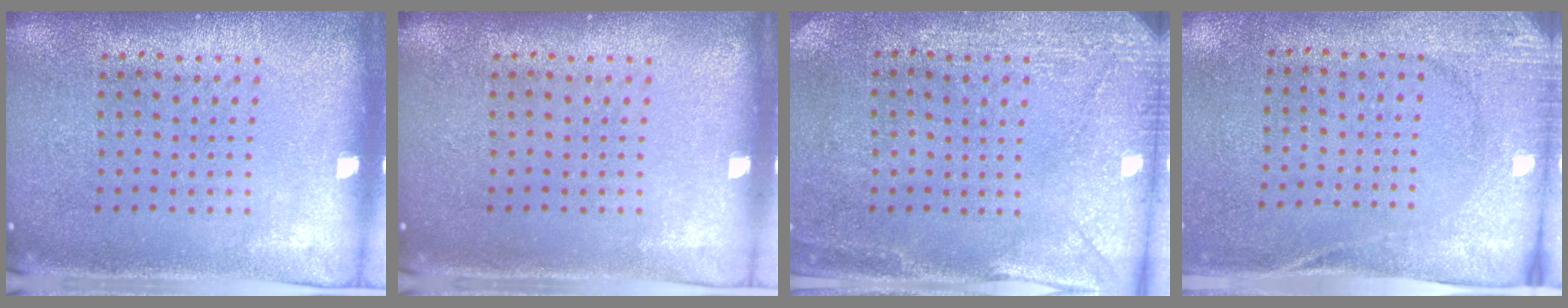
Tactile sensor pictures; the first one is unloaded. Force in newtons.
{"total": 0.0}
{"total": 2.9, "press": 2.4, "slide": 1.6}
{"total": 2.7, "press": 2.1, "slide": 1.7}